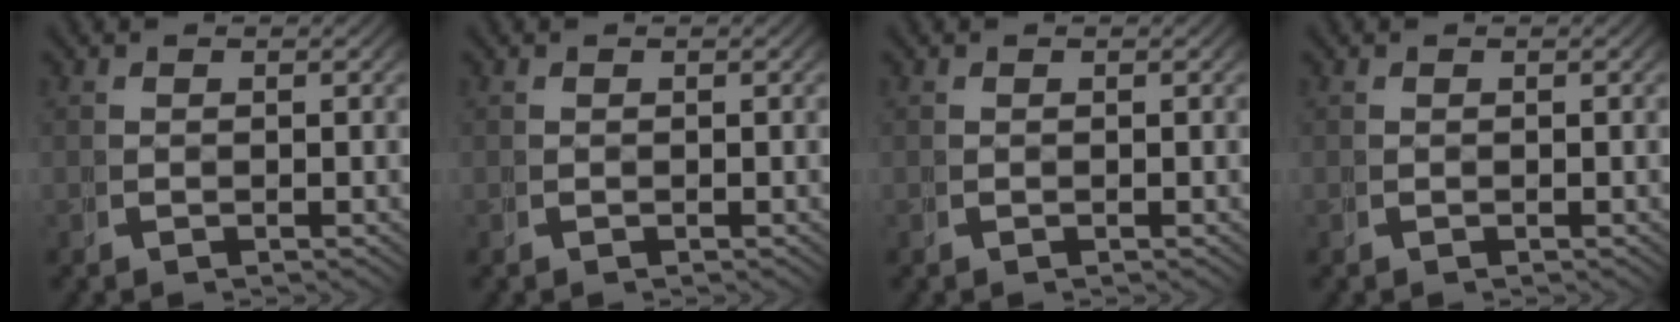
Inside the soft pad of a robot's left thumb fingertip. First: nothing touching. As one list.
[{"total": 0.0}, {"total": 0.0}, {"total": 0.7, "force": [0.2, -0.6, -0.3], "torque": [0.013, 0.001, 0.002]}]